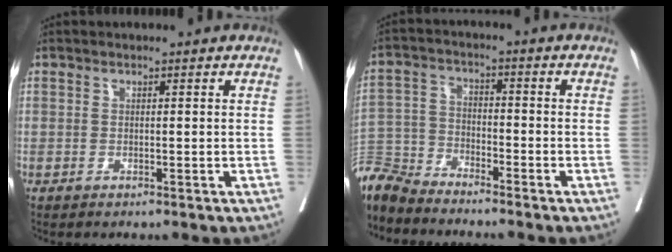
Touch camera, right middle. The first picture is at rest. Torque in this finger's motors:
{"motor_torque": [0.35, -0.36, 0.38, 0.12]}